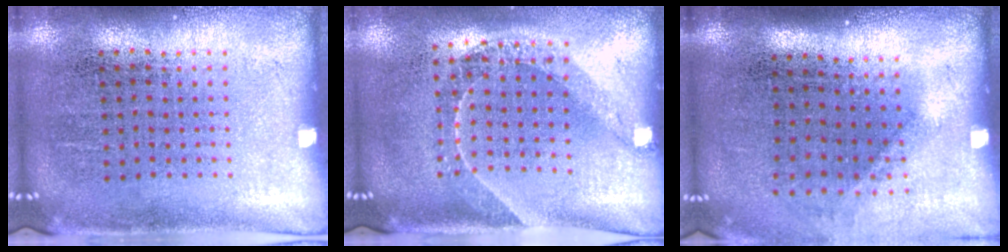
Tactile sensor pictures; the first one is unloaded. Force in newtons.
{"total": 1.6, "press": 1.3, "slide": 0.9}
{"total": 1.3, "press": 0.9, "slide": 0.9}